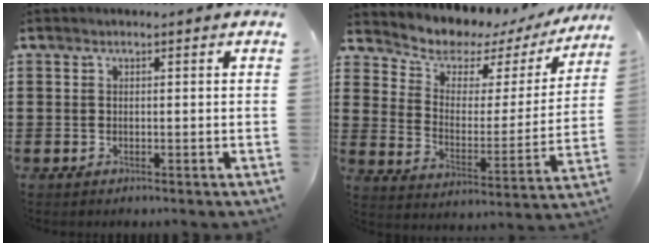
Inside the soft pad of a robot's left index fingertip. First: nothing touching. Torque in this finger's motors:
{"motor_torque": [-0.20, -0.03, 0.34, 0.06]}